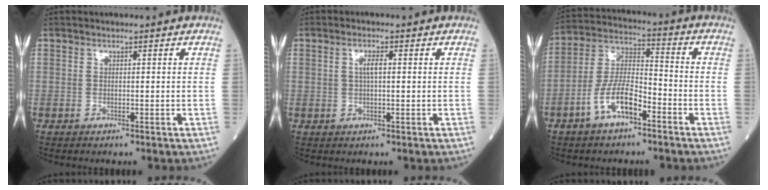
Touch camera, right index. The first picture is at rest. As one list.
[{"total": 2.0, "force": [0.3, 0.4, 1.9], "torque": [-0.039, 0.004, 0.004]}, {"total": 9.5, "force": [-4.9, 3.2, 7.4], "torque": [-0.154, 0.011, -0.097]}]